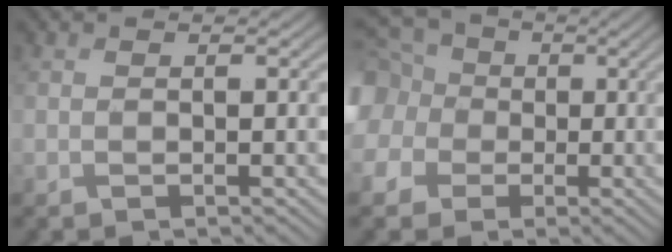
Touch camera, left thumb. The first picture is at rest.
{"total": 14.6, "force": [1.6, 12.8, 6.7], "torque": [-0.235, 0.018, -0.004]}